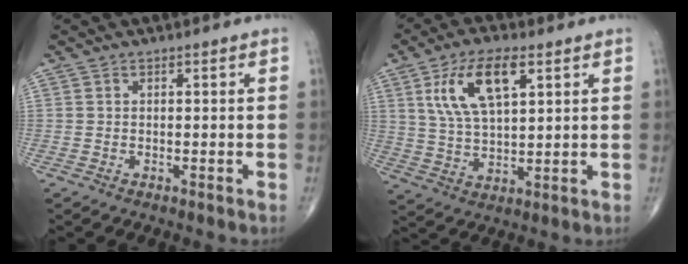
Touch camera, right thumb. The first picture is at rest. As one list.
[{"total": 12.2, "force": [4.9, 5.1, 9.9], "torque": [-0.184, -0.008, 0.095]}]